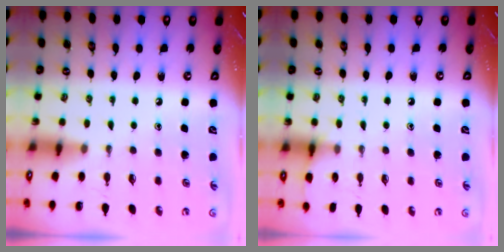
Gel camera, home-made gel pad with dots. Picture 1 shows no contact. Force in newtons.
{"total": 4.8, "press": 4.8, "slide": 0.7}